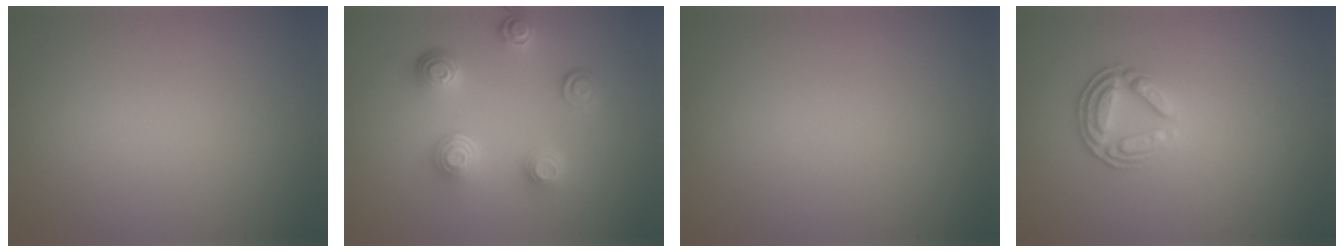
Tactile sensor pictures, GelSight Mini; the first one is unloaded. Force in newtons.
{"total": 4.4, "press": 3.4, "slide": 2.8}
{"total": 0.0}
{"total": 2.9, "press": 2.5, "slide": 1.6}